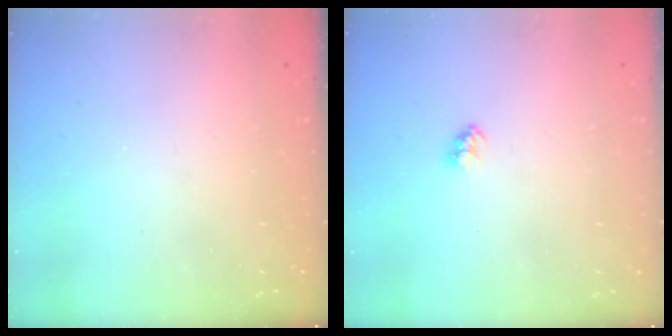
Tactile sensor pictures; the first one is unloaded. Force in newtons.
{"total": 2.4, "press": 2.4, "slide": 0.1}